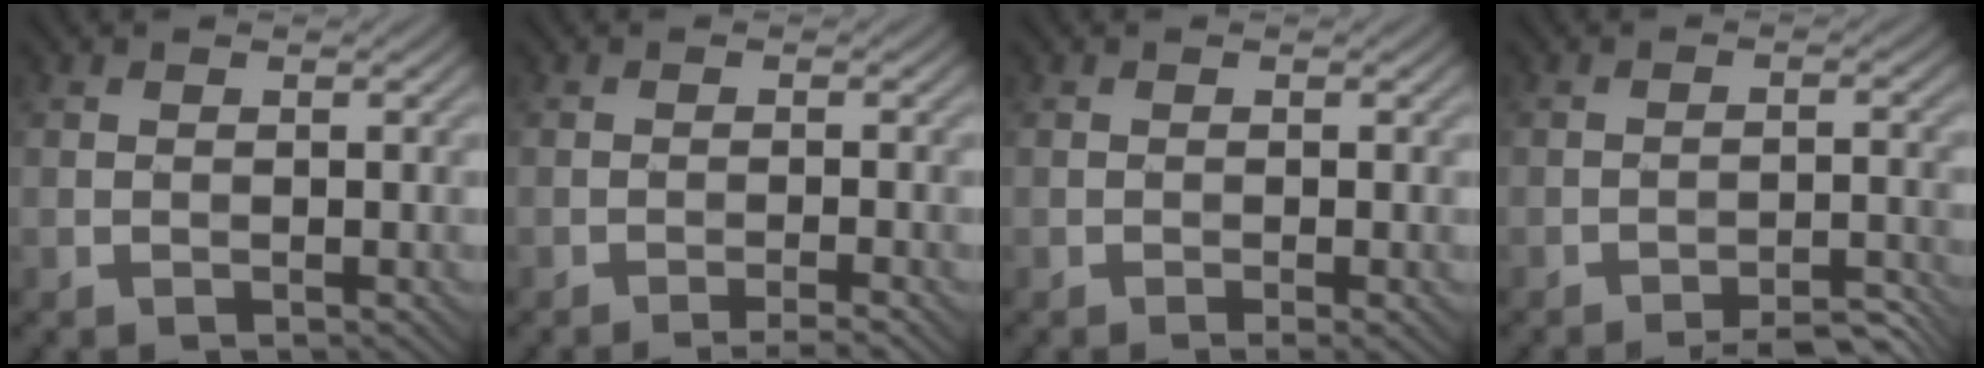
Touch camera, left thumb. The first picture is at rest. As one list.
[{"total": 1.6, "force": [-1.2, -0.5, 0.9], "torque": [-0.021, 0.004, -0.027]}, {"total": 0.6, "force": [-0.2, 0.0, 0.6], "torque": [-0.010, -0.001, -0.004]}, {"total": 3.9, "force": [-3.5, 0.0, 1.5], "torque": [-0.028, 0.013, -0.053]}]